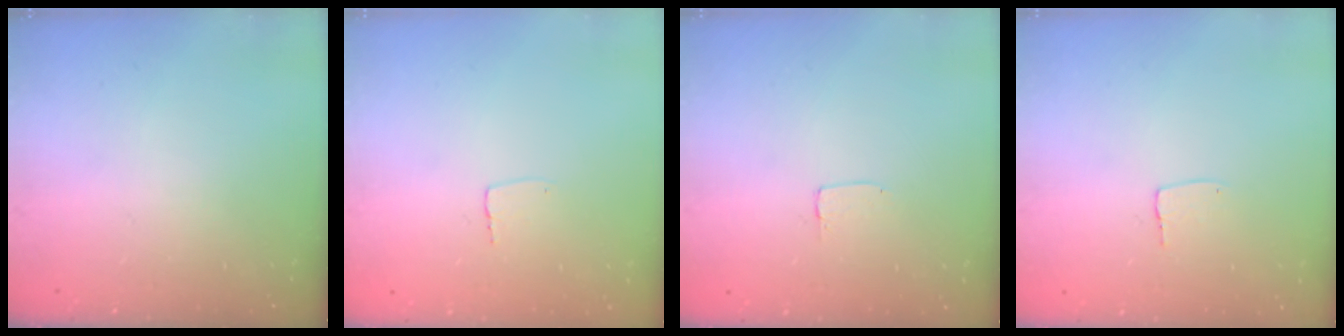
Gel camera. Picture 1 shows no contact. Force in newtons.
{"total": 2.7, "press": 2.7, "slide": 0.1}
{"total": 1.2, "press": 1.2, "slide": 0.0}
{"total": 3.8, "press": 3.8, "slide": 0.1}